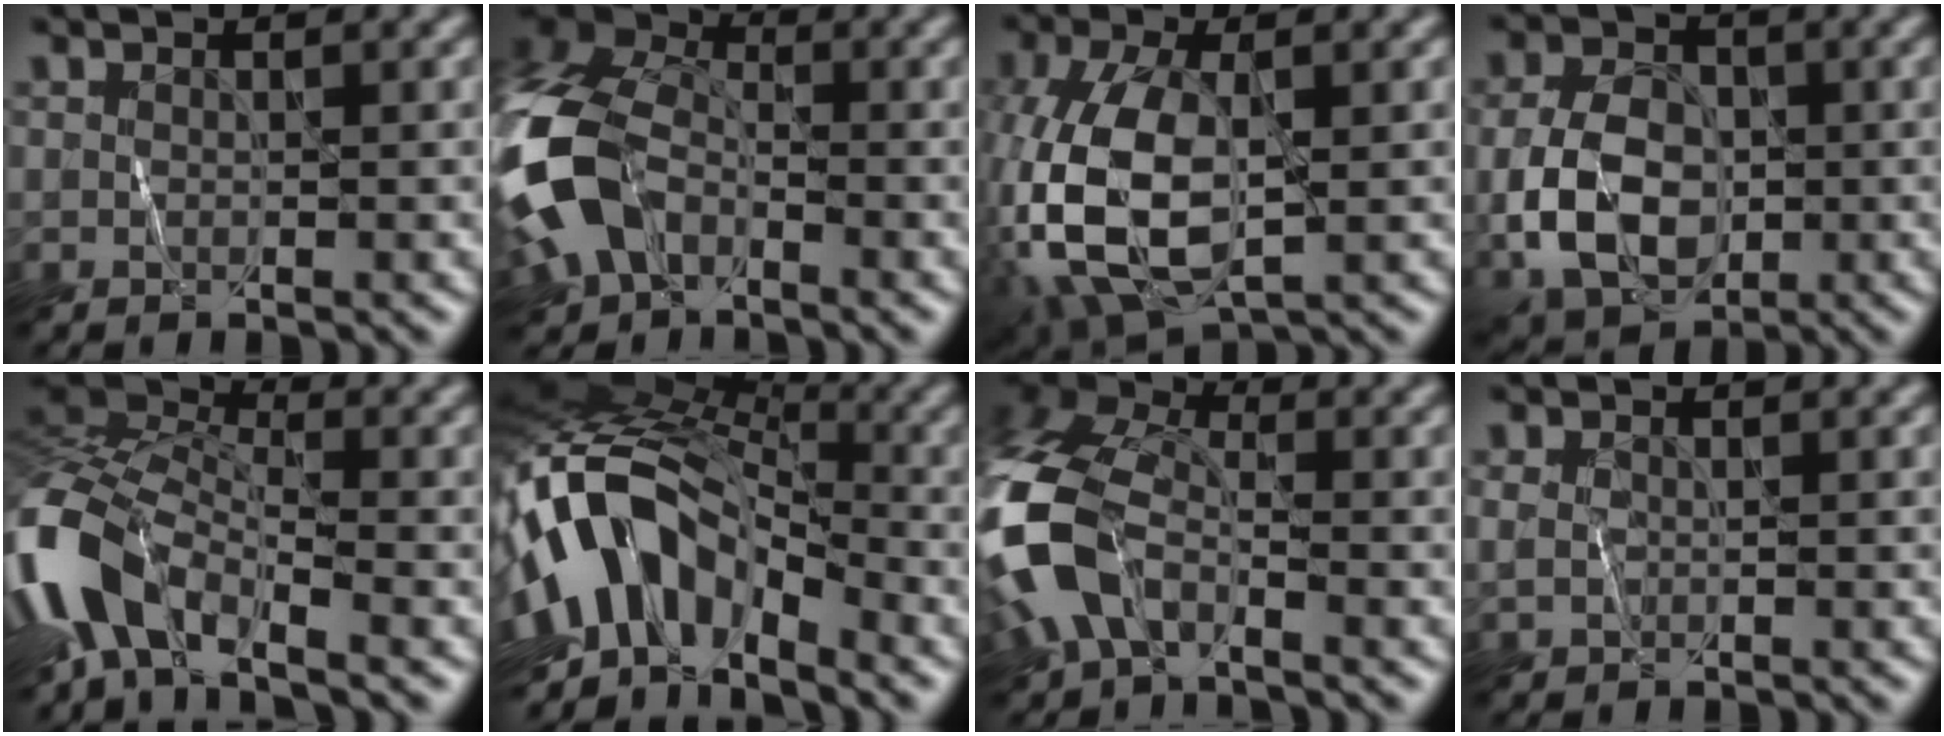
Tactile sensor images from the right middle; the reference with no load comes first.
{"total": 10.6, "force": [-3.2, 7.1, 7.2], "torque": [-0.176, -0.005, -0.079]}
{"total": 12.1, "force": [-2.2, 6.1, 10.2], "torque": [-0.243, -0.012, -0.040]}
{"total": 7.0, "force": [-1.0, 4.8, 5.0], "torque": [-0.103, 0.000, -0.022]}
{"total": 9.3, "force": [-4.7, 4.2, 6.8], "torque": [-0.135, 0.009, -0.112]}
{"total": 13.5, "force": [-3.4, 7.8, 10.5], "torque": [-0.172, 0.014, -0.071]}
{"total": 10.0, "force": [-3.4, 5.9, 7.3], "torque": [-0.177, -0.006, -0.083]}
{"total": 1.0, "force": [0.1, 0.7, 0.6], "torque": [-0.012, 0.000, 0.001]}